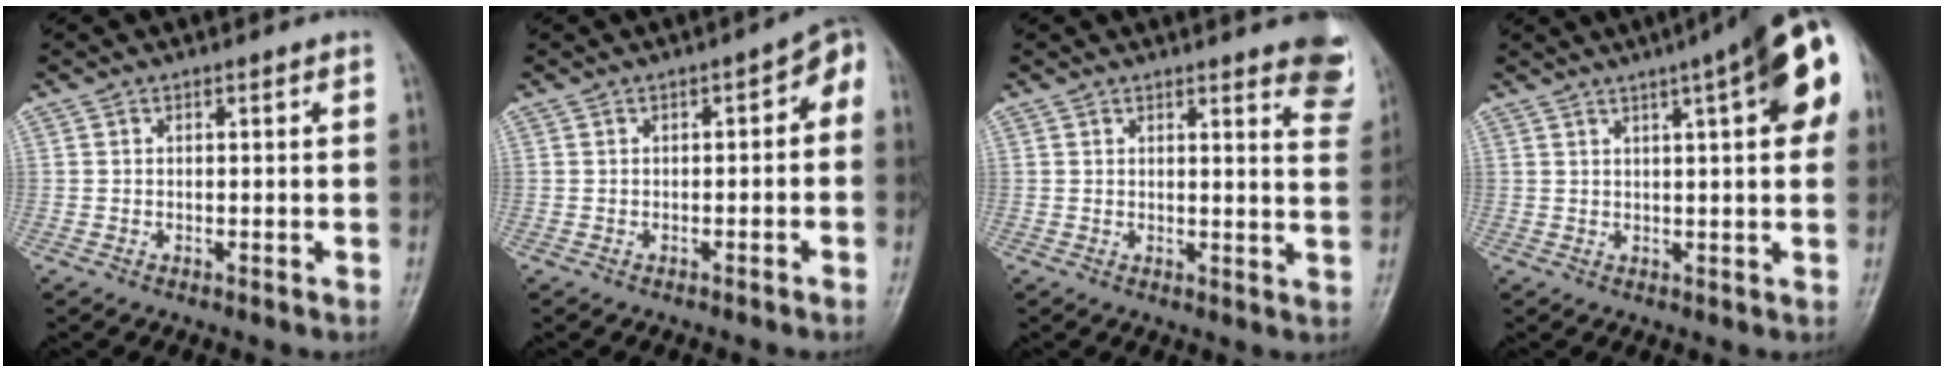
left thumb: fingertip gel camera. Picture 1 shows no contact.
{"total": 4.5, "force": [-0.7, 2.3, 3.8], "torque": [-0.026, 0.031, -0.018]}
{"total": 9.9, "force": [7.1, 2.2, 6.6], "torque": [-0.052, -0.032, 0.064]}
{"total": 16.0, "force": [6.3, 3.9, 14.2], "torque": [-0.177, 0.018, 0.076]}